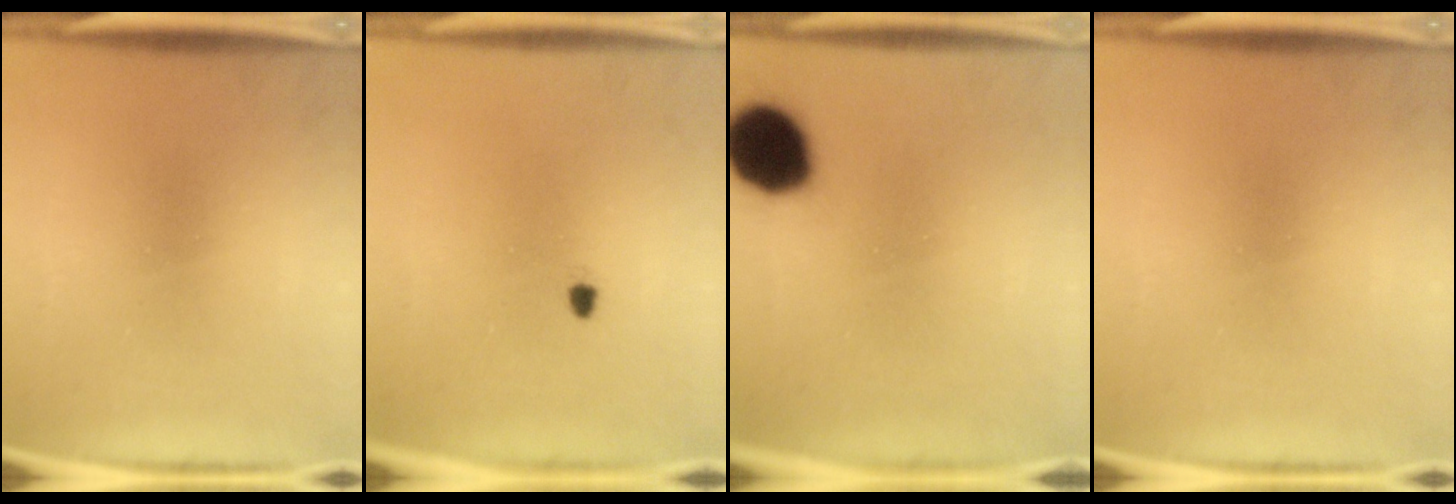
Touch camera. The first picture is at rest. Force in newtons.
{"total": 0.8}
{"total": 13.7}
{"total": 0.0}